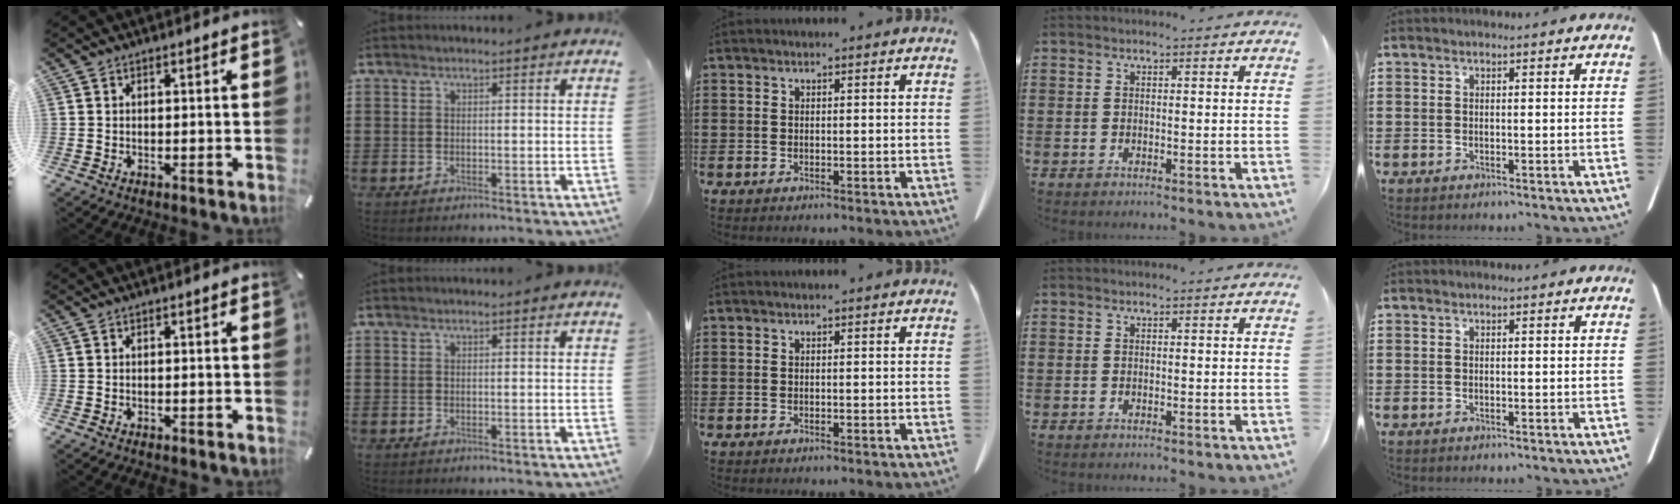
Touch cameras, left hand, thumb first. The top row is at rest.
{}